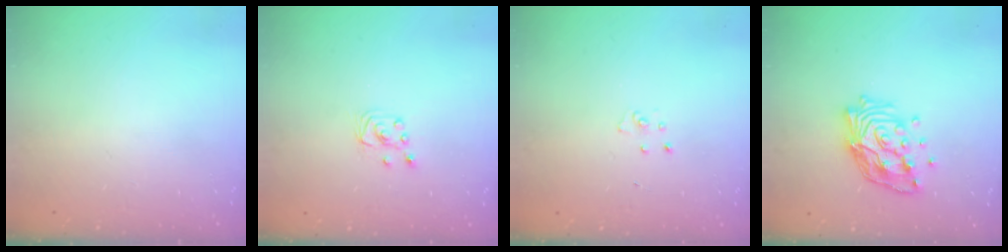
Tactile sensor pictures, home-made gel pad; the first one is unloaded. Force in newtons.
{"total": 3.2, "press": 3.2, "slide": 0.2}
{"total": 3.6, "press": 3.6, "slide": 0.3}
{"total": 14.9, "press": 14.8, "slide": 1.1}